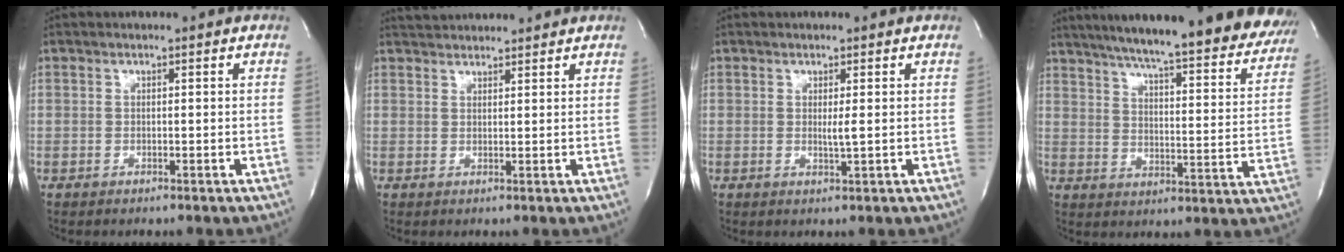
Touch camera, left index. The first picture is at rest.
{"total": 5.5, "force": [5.3, 0.9, 0.9], "torque": [-0.017, 0.031, 0.077]}
{"total": 1.4, "force": [0.0, -0.1, 1.4], "torque": [-0.031, -0.007, 0.001]}
{"total": 31.0, "force": [26.8, 4.4, 14.9], "torque": [-0.224, -0.057, 0.329]}